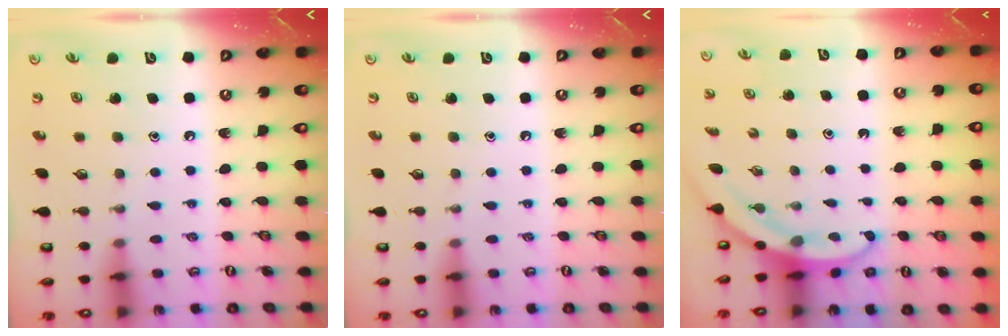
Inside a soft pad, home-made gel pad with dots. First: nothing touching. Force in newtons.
{"total": 0.0}
{"total": 3.3, "press": 3.3, "slide": 0.2}